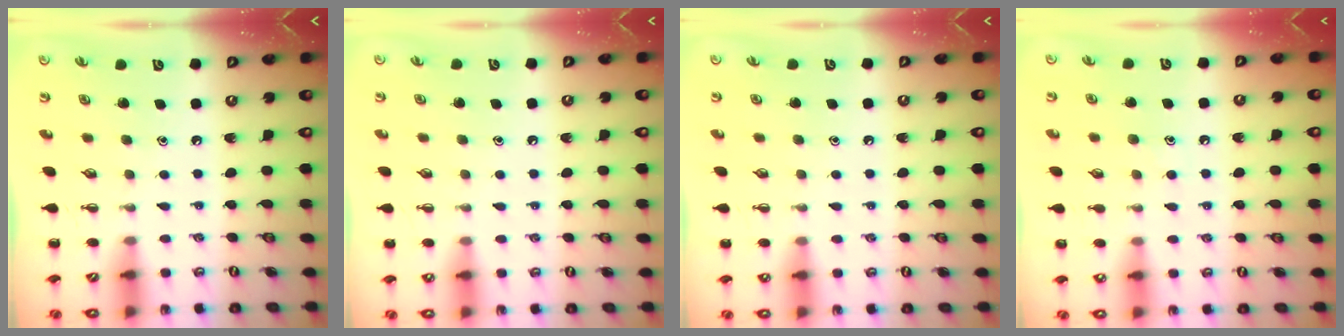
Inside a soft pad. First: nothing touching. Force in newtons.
{"total": 3.9, "press": 3.6, "slide": 1.4}
{"total": 3.2, "press": 3.1, "slide": 1.1}
{"total": 6.9, "press": 6.8, "slide": 1.2}